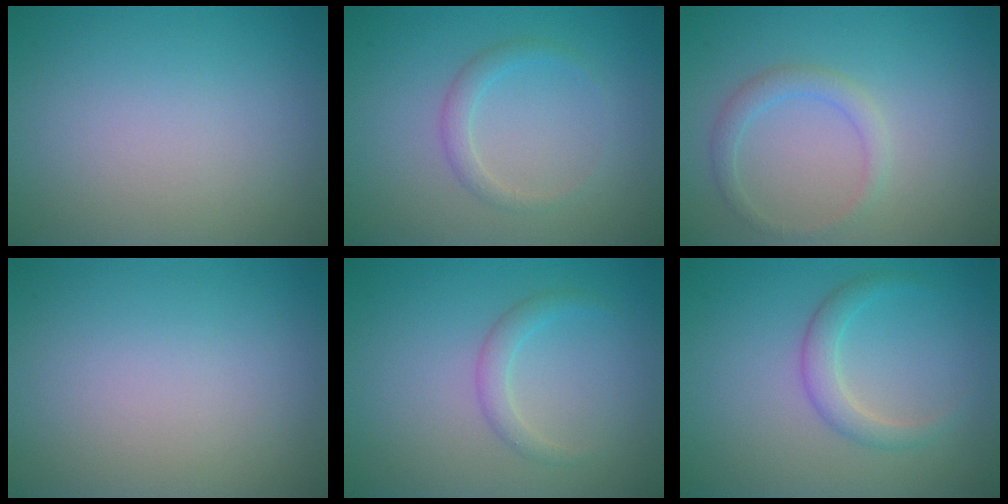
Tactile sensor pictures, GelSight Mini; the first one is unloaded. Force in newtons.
{"total": 1.5, "press": 1.5, "slide": 0.2}
{"total": 1.7, "press": 1.7, "slide": 0.2}
{"total": 0.0}
{"total": 1.5, "press": 1.5, "slide": 0.1}
{"total": 2.1, "press": 2.1, "slide": 0.1}